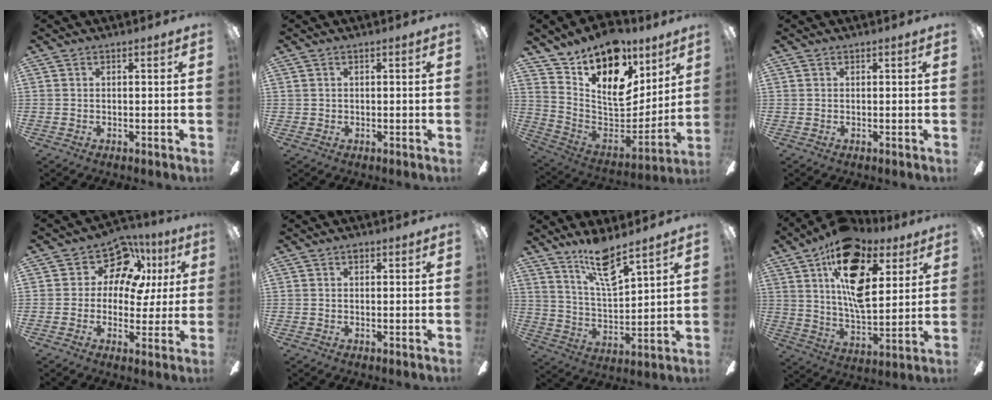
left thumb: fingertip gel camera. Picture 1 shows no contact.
{"total": 0.5, "force": [0.0, 0.5, 0.0], "torque": [0.001, 0.004, -0.001]}
{"total": 18.0, "force": [11.7, 9.9, 9.5], "torque": [-0.154, -0.086, 0.211]}
{"total": 0.0}
{"total": 12.6, "force": [6.1, 8.8, 6.7], "torque": [-0.103, -0.028, 0.113]}
{"total": 0.9, "force": [0.5, 0.6, 0.5], "torque": [-0.003, 0.000, 0.007]}
{"total": 12.3, "force": [9.3, 3.1, 7.4], "torque": [-0.136, -0.051, 0.162]}
{"total": 20.2, "force": [9.9, 10.3, 14.3], "torque": [-0.241, -0.034, 0.169]}